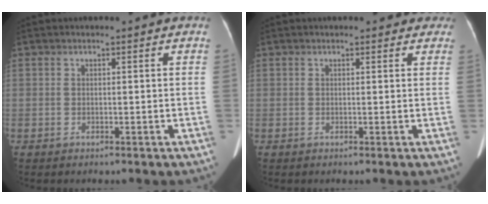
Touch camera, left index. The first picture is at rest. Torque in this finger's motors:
{"motor_torque": [0.15, -0.20, 0.01, 0.04]}